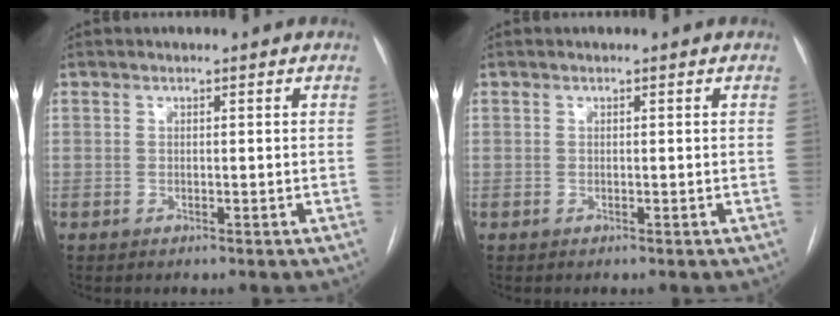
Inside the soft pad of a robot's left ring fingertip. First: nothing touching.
{"total": 0.0}